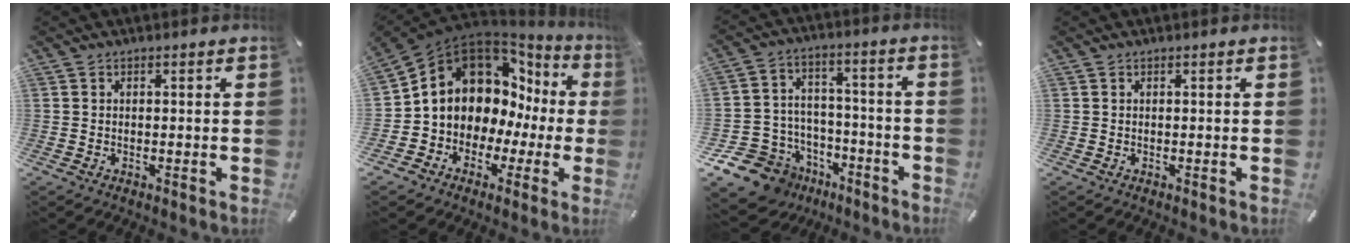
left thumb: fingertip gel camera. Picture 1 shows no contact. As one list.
[{"total": 11.2, "force": [5.0, 9.0, 4.3], "torque": [-0.084, -0.059, 0.098]}, {"total": 12.7, "force": [-7.3, 9.9, 2.8], "torque": [-0.059, 0.041, -0.123]}, {"total": 0.0}]